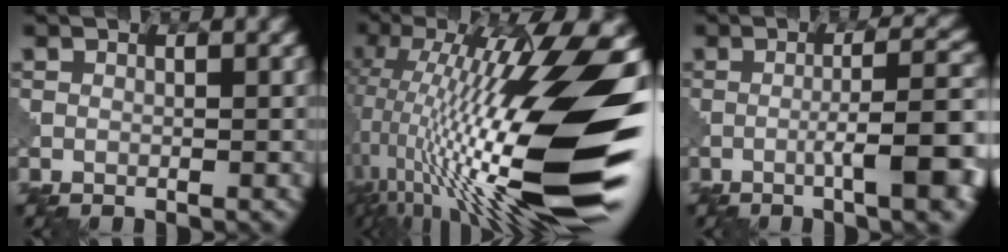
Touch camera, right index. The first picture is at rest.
{"total": 18.9, "force": [-1.7, 4.5, 18.3], "torque": [-0.317, 0.020, -0.036]}
{"total": 8.0, "force": [-2.5, 1.5, 7.5], "torque": [-0.100, 0.013, -0.040]}